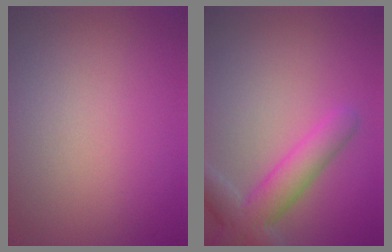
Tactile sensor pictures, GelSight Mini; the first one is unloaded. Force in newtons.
{"total": 5.0, "press": 4.9, "slide": 0.3}